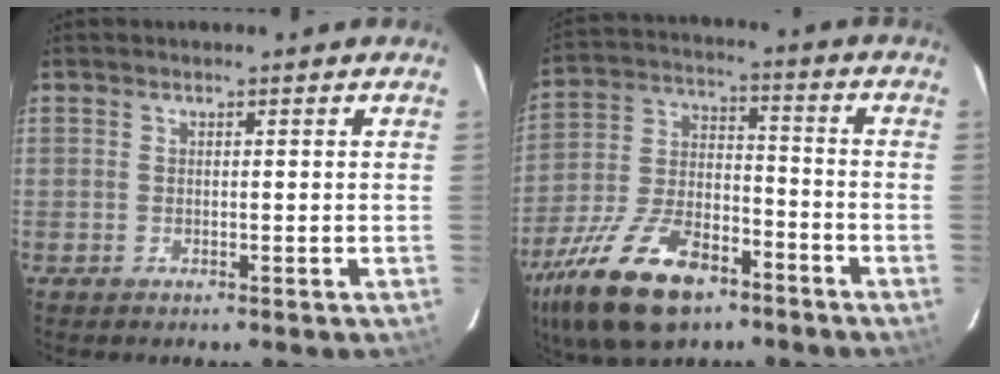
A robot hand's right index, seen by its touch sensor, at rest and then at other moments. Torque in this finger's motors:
{"motor_torque": [1.13, -1.01, 0.56, 0.13]}